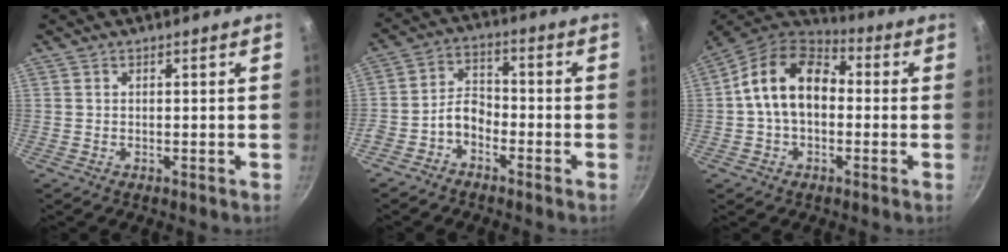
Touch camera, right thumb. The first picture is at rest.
{"total": 5.5, "force": [-3.2, 3.5, 2.9], "torque": [-0.039, 0.047, -0.071]}
{"total": 14.1, "force": [0.3, 9.7, 10.2], "torque": [-0.142, 0.035, -0.014]}